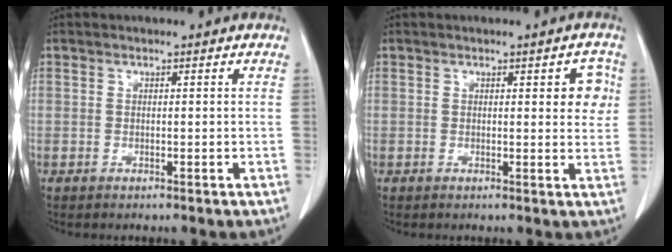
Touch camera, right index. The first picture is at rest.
{"total": 3.8, "force": [1.2, 1.4, 3.3], "torque": [-0.026, 0.004, 0.013]}